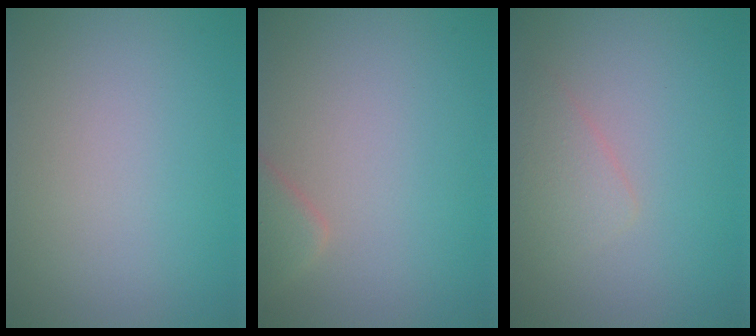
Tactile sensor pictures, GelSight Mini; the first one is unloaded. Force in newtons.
{"total": 2.0, "press": 2.0, "slide": 0.2}
{"total": 1.7, "press": 1.7, "slide": 0.1}